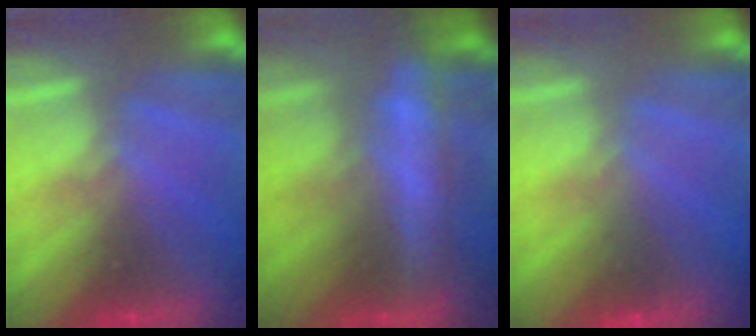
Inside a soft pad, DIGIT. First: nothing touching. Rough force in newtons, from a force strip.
{"total": 9.8}
{"total": 2.9}